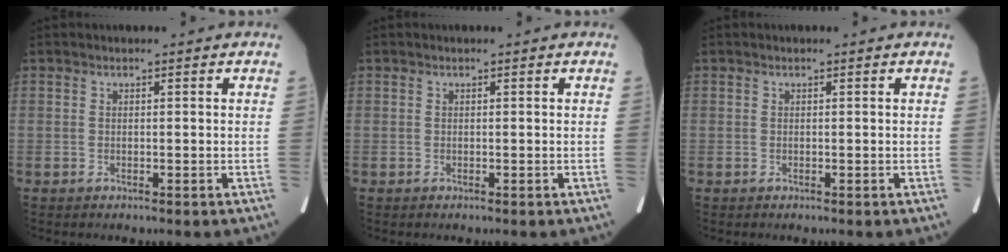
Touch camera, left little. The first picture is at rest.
{"total": 0.0}
{"total": 0.0}